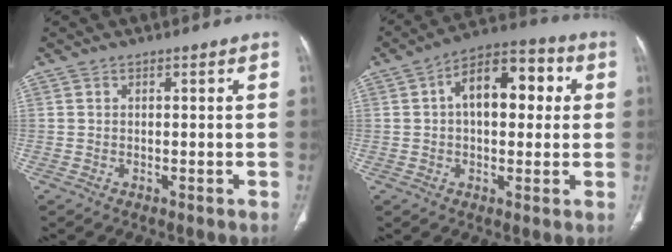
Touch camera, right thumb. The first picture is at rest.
{"total": 13.7, "force": [2.4, 7.8, 11.0], "torque": [-0.134, 0.029, 0.029]}